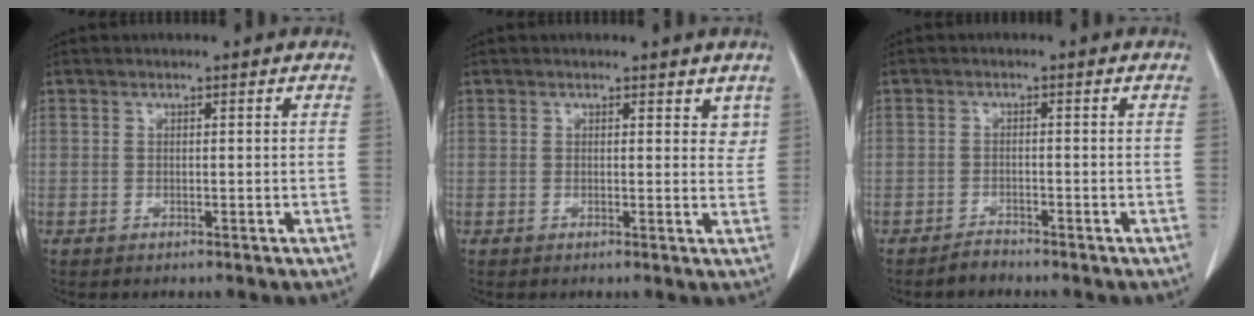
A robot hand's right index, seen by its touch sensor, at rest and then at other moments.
{"total": 2.5, "force": [1.8, 1.4, 1.0], "torque": [0.004, -0.007, 0.017]}
{"total": 1.6, "force": [-1.5, 0.3, 0.0], "torque": [0.004, -0.001, -0.026]}